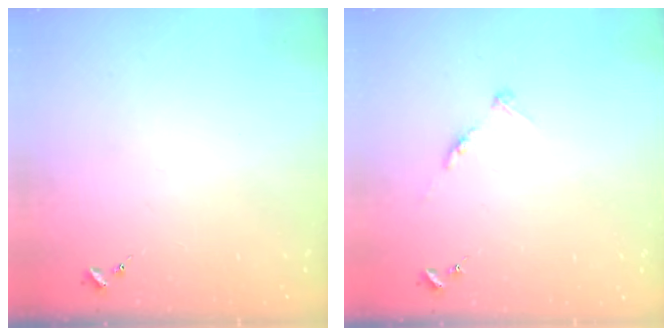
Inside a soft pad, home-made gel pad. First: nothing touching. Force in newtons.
{"total": 5.8, "press": 5.8, "slide": 0.6}